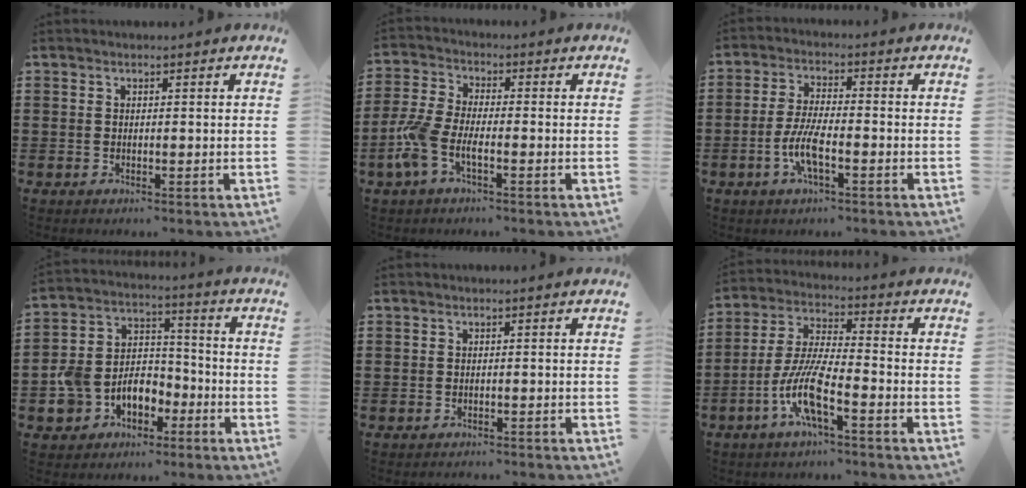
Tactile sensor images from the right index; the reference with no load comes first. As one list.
[{"total": 6.0, "force": [-2.6, 2.2, 4.9], "torque": [-0.131, -0.014, -0.054]}, {"total": 6.2, "force": [-2.4, 1.7, 5.5], "torque": [-0.125, -0.008, -0.050]}, {"total": 7.4, "force": [-3.1, 6.3, 2.3], "torque": [-0.071, 0.014, -0.056]}, {"total": 0.9, "force": [-0.9, 0.0, -0.1], "torque": [-0.001, 0.001, -0.020]}, {"total": 9.3, "force": [-4.7, 1.8, 7.8], "torque": [-0.182, -0.011, -0.094]}]